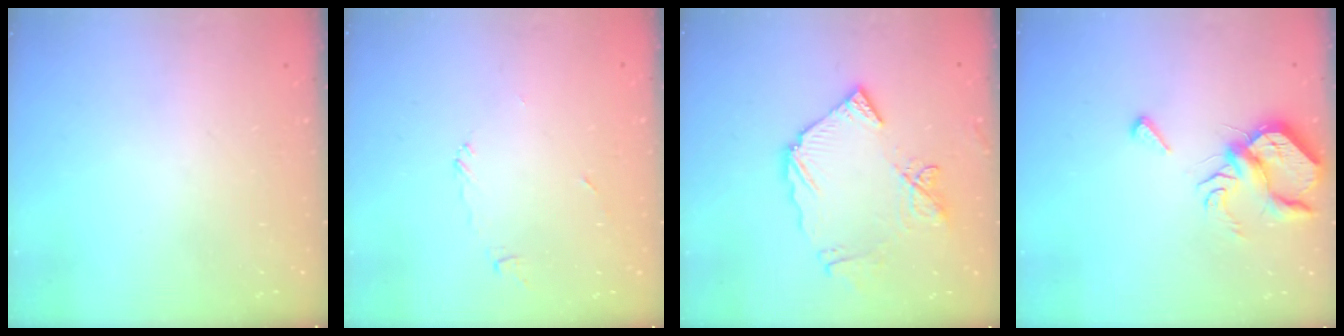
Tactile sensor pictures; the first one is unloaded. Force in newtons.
{"total": 4.3, "press": 4.3, "slide": 0.2}
{"total": 12.9, "press": 12.8, "slide": 1.5}
{"total": 7.6, "press": 7.6, "slide": 0.1}